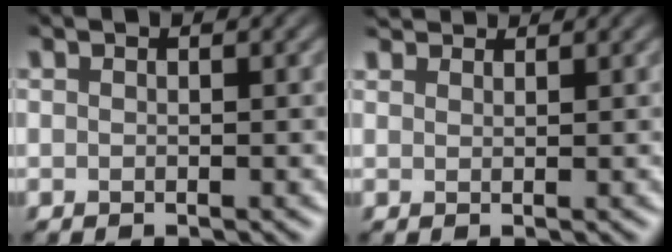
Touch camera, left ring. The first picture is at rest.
{"total": 3.3, "force": [3.0, 0.8, 0.9], "torque": [-0.024, 0.002, 0.047]}